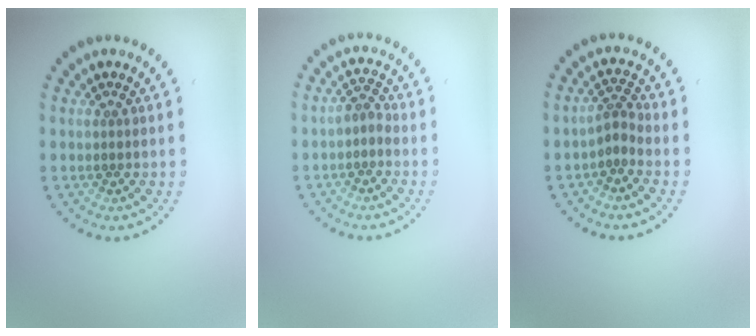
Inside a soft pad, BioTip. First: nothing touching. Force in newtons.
{"total": 1.3, "press": 1.2, "slide": 0.7}
{"total": 1.8, "press": 1.2, "slide": 1.3}